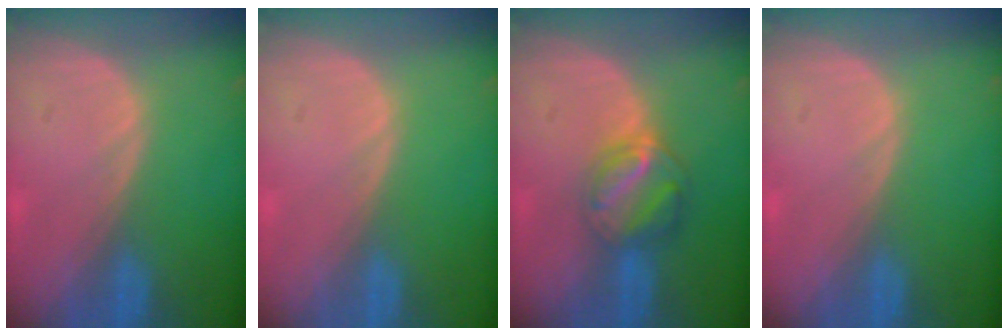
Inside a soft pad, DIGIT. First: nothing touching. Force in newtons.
{"total": 0.0}
{"total": 6.5, "press": 5.5, "slide": 3.3}
{"total": 0.0}